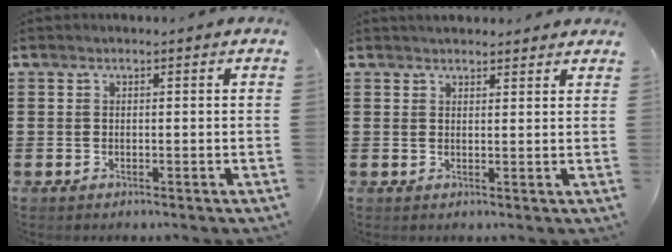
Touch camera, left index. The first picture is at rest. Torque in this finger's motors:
{"motor_torque": [2.14, 0.00, 0.29, 0.02]}